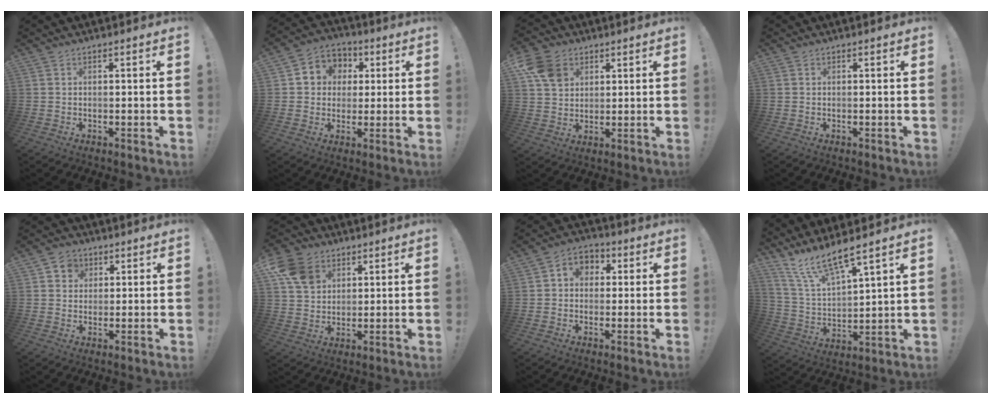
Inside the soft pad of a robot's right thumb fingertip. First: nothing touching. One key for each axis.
{"total": 7.6, "fx": 0.4, "fy": 7.3, "fz": 2.0, "tx": -0.035, "ty": 0.005, "tz": 0.016}
{"total": 10.2, "fx": 4.5, "fy": 7.6, "fz": 5.0, "tx": -0.084, "ty": -0.011, "tz": 0.091}
{"total": 0.0}
{"total": 4.7, "fx": 1.7, "fy": 4.3, "fz": 1.1, "tx": -0.014, "ty": -0.002, "tz": 0.030}
{"total": 11.0, "fx": 5.1, "fy": 8.2, "fz": 5.1, "tx": -0.090, "ty": -0.014, "tz": 0.102}
{"total": 5.7, "fx": -0.1, "fy": 5.0, "fz": 2.6, "tx": -0.043, "ty": 0.013, "tz": 0.002}
{"total": 11.6, "fx": 10.1, "fy": 1.3, "fz": 5.5, "tx": -0.123, "ty": -0.075, "tz": 0.182}